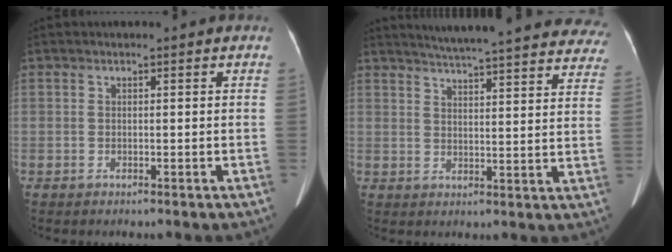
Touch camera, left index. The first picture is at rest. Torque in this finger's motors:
{"motor_torque": [0.00, -0.78, 0.34, 0.10]}